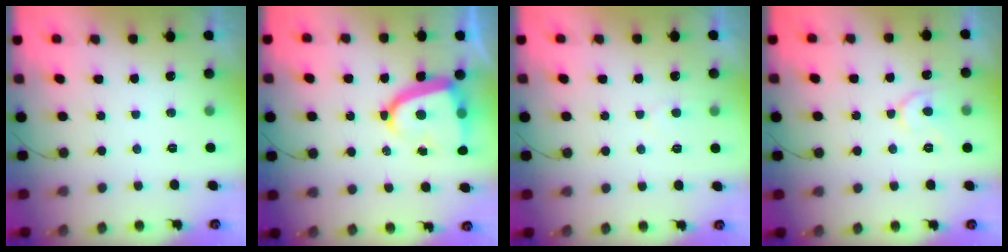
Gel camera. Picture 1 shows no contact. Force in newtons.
{"total": 13.2, "press": 13.2, "slide": 1.3}
{"total": 3.9, "press": 3.9, "slide": 0.3}
{"total": 7.7, "press": 7.6, "slide": 1.0}